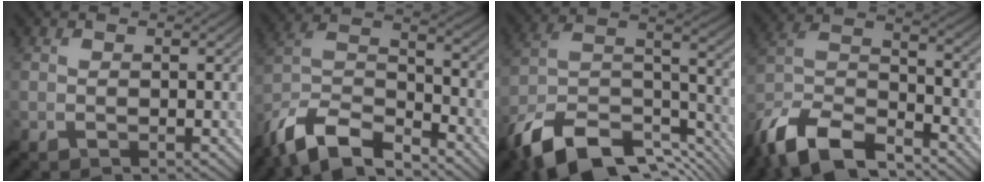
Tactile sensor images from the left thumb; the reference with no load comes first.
{"total": 13.0, "force": [-10.1, 4.2, 7.0], "torque": [-0.159, 0.002, -0.196]}
{"total": 15.3, "force": [-10.7, 6.4, 8.9], "torque": [-0.202, -0.011, -0.183]}
{"total": 14.1, "force": [-10.7, 5.2, 7.5], "torque": [-0.174, 0.002, -0.206]}